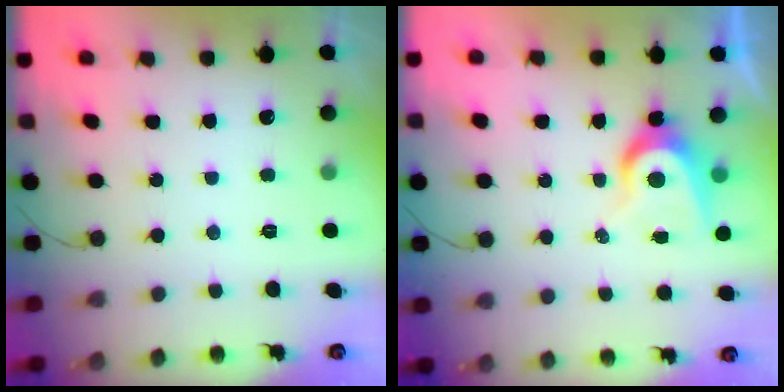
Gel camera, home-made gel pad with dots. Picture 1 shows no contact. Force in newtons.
{"total": 7.4, "press": 7.4, "slide": 0.7}